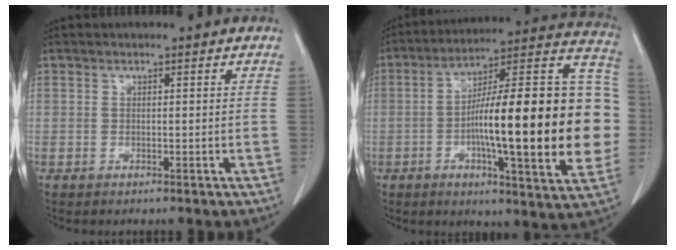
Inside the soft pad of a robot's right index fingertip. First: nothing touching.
{"total": 27.8, "force": [-2.7, 4.1, 27.4], "torque": [-0.334, 0.028, -0.048]}